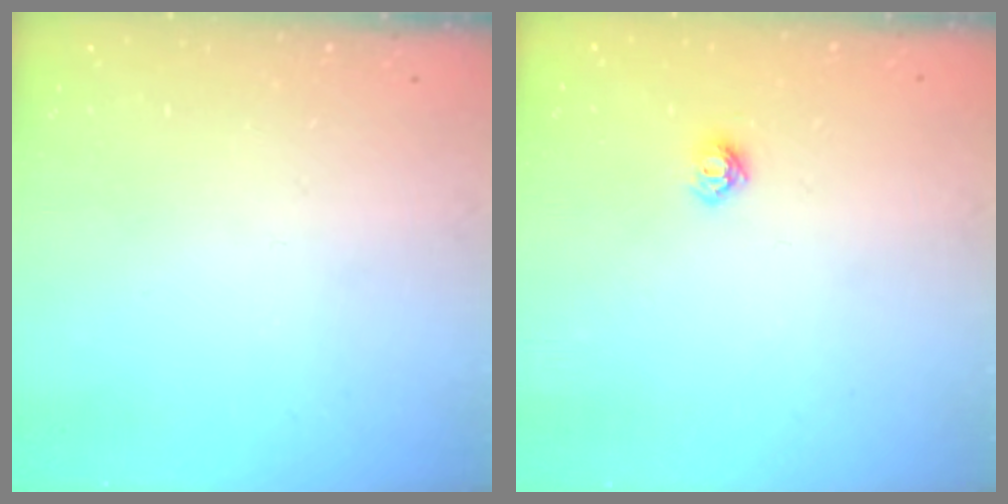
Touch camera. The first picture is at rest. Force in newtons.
{"total": 5.8, "press": 5.8, "slide": 0.7}